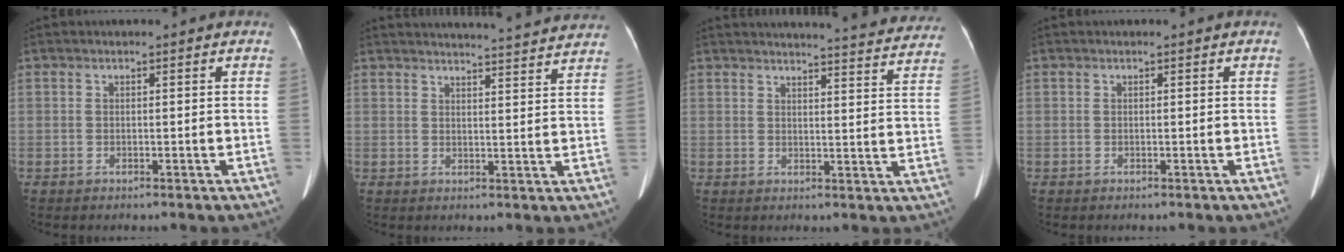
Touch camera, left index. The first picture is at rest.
{"total": 17.0, "force": [16.5, 0.7, 4.4], "torque": [-0.053, -0.016, 0.190]}
{"total": 19.7, "force": [19.2, 1.4, 4.4], "torque": [-0.045, -0.068, 0.205]}
{"total": 0.0}